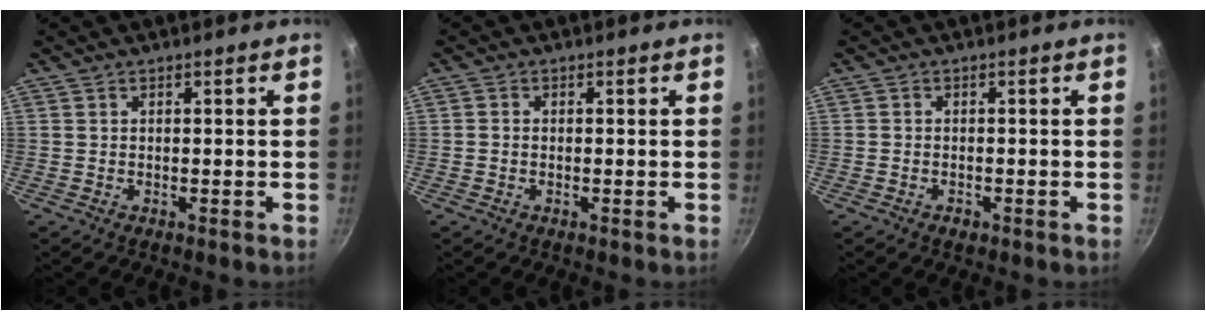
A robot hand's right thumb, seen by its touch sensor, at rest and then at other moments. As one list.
[{"total": 0.9, "force": [-0.2, 0.7, 0.4], "torque": [-0.009, 0.003, -0.006]}, {"total": 1.5, "force": [-0.9, 1.0, 0.7], "torque": [-0.015, 0.005, -0.015]}]